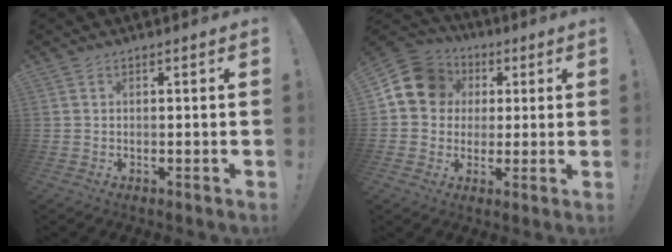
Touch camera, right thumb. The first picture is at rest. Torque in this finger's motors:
{"motor_torque": [0.80, 0.99, 0.59, -0.04, -0.01]}